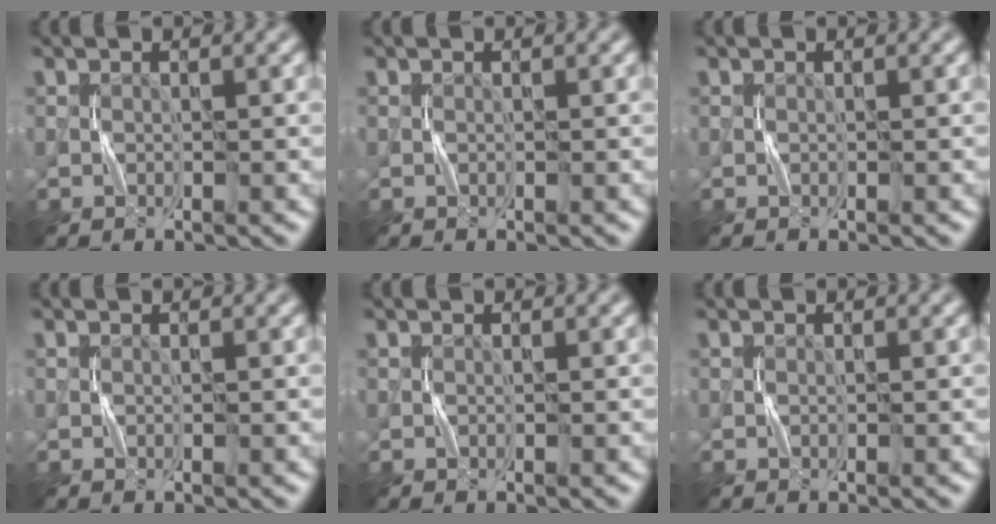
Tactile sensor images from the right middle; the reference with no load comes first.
{"total": 0.0}
{"total": 0.0}
{"total": 0.0}
{"total": 0.0}
{"total": 0.0}